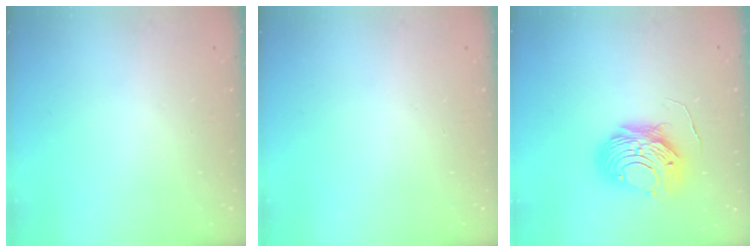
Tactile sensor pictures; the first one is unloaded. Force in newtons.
{"total": 0.0}
{"total": 10.1, "press": 10.0, "slide": 1.0}